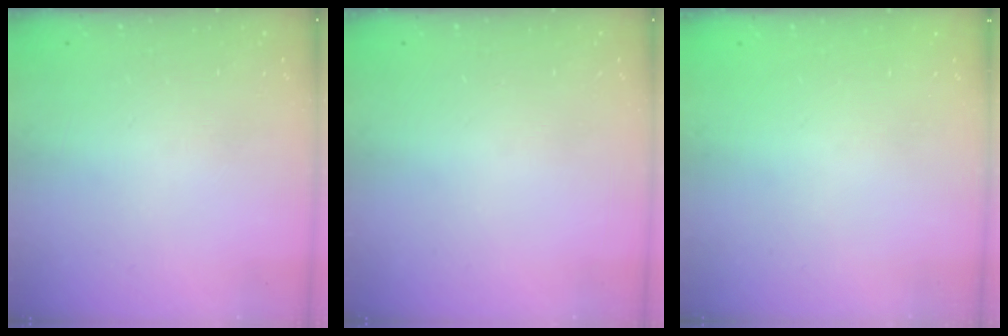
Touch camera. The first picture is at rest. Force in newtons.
{"total": 0.0}
{"total": 0.0}